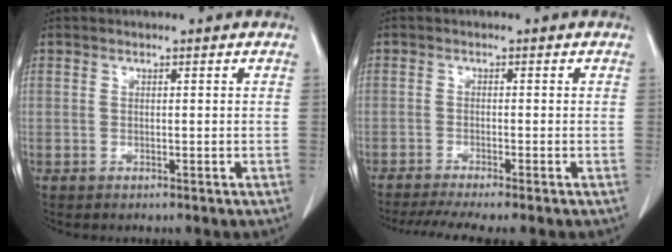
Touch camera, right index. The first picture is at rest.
{"total": 7.0, "force": [-5.8, -0.3, 3.9], "torque": [-0.055, -0.012, -0.091]}